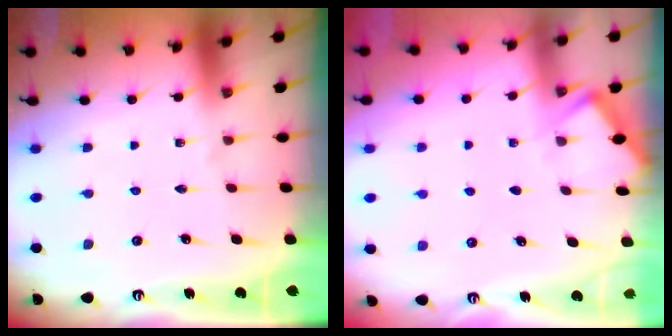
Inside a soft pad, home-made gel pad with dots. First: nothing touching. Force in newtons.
{"total": 2.1, "press": 2.1, "slide": 0.3}